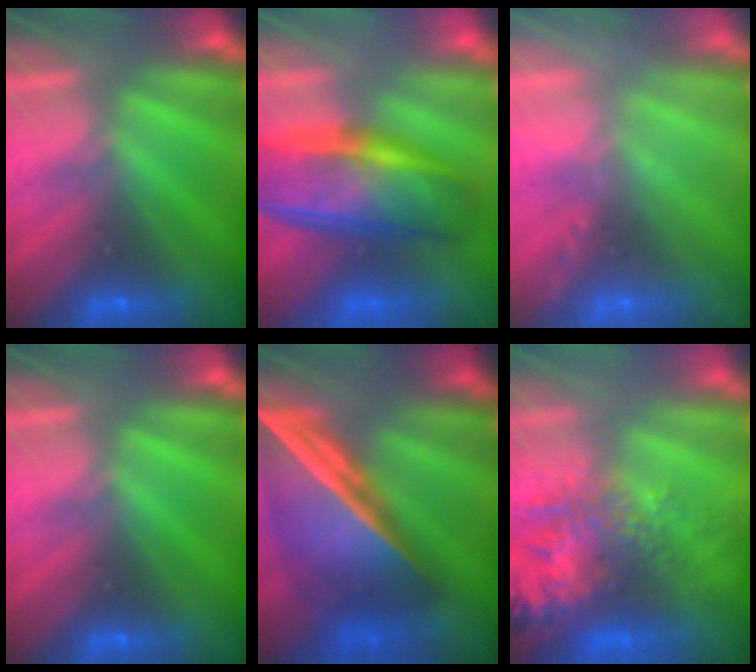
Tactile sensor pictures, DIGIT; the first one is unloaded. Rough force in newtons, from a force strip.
{"total": 7.5}
{"total": 2.4}
{"total": 0.0}
{"total": 7.3}
{"total": 7.5}